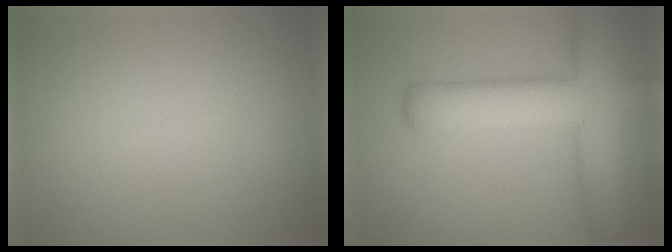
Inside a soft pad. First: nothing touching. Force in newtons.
{"total": 9.2, "press": 9.2, "slide": 0.5}